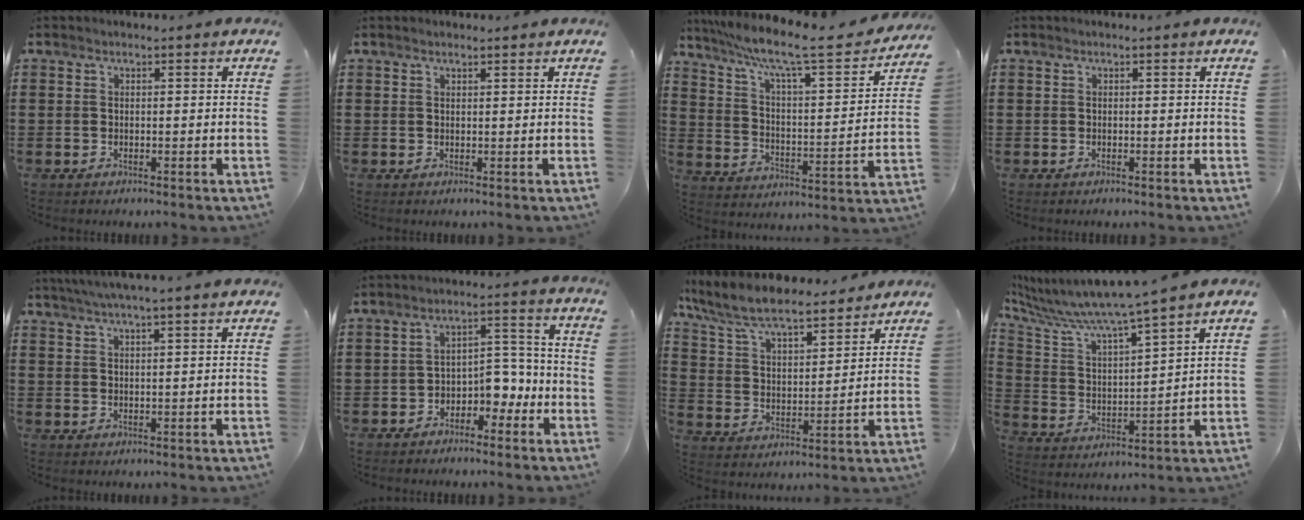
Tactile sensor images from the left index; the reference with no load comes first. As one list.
[{"total": 0.8, "force": [0.7, 0.1, 0.3], "torque": [-0.007, 0.000, 0.014]}, {"total": 9.9, "force": [7.6, 0.6, 6.4], "torque": [-0.142, -0.050, 0.118]}, {"total": 0.0}, {"total": 3.9, "force": [3.4, -0.5, 1.7], "torque": [-0.043, -0.008, 0.062]}, {"total": 5.2, "force": [-3.1, 3.0, 2.8], "torque": [-0.052, 0.015, -0.060]}, {"total": 8.3, "force": [7.6, 1.1, 3.4], "torque": [-0.098, -0.042, 0.129]}, {"total": 7.5, "force": [6.7, -0.4, 3.4], "torque": [-0.099, -0.057, 0.107]}]